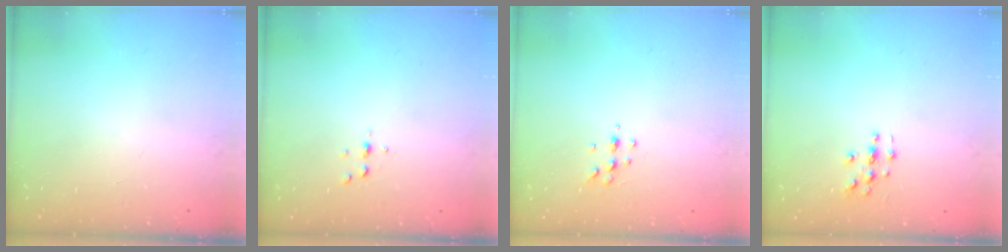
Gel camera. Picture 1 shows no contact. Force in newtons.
{"total": 2.5, "press": 2.4, "slide": 0.2}
{"total": 5.1, "press": 4.9, "slide": 1.4}
{"total": 2.8, "press": 2.8, "slide": 0.3}